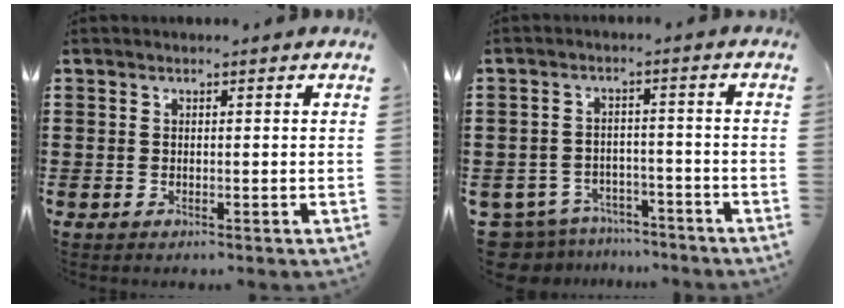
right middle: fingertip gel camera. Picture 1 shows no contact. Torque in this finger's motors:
{"motor_torque": [-0.22, 0.25, 0.02, -0.04]}